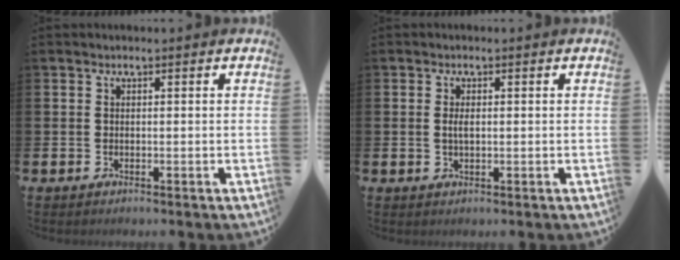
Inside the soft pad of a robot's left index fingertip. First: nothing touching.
{"total": 1.5, "force": [0.1, 0.6, 1.4], "torque": [-0.027, 0.005, 0.000]}